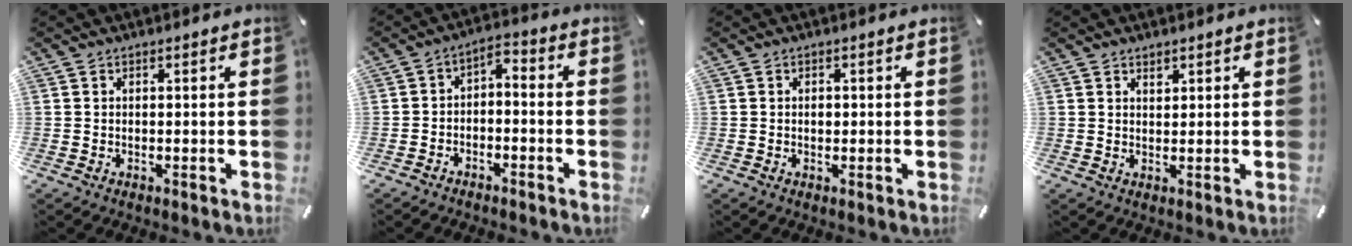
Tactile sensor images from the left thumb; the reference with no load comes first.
{"total": 4.4, "force": [-3.8, 1.7, 1.4], "torque": [-0.020, 0.021, -0.075]}
{"total": 1.1, "force": [0.0, 0.8, 0.8], "torque": [-0.016, 0.003, -0.002]}
{"total": 1.4, "force": [1.1, 0.9, 0.4], "torque": [-0.001, -0.004, 0.019]}